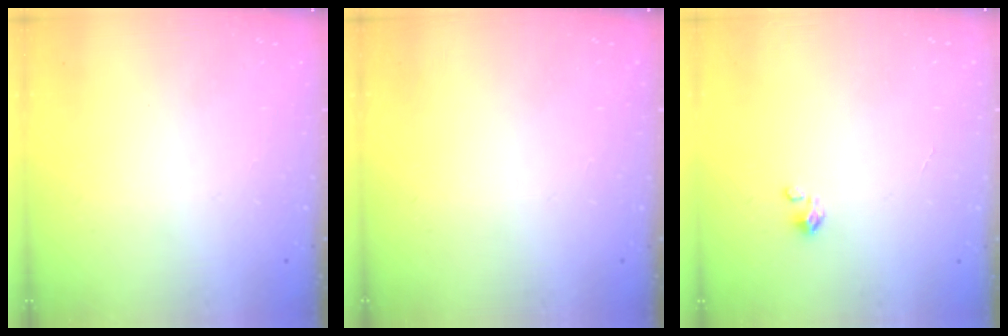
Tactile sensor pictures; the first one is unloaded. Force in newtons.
{"total": 0.0}
{"total": 0.0}